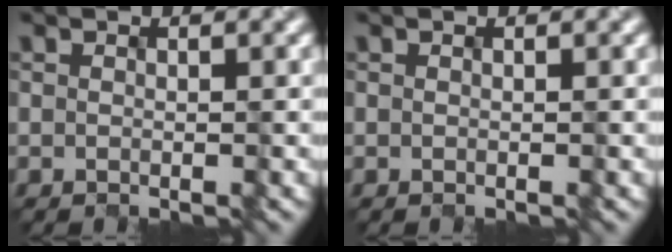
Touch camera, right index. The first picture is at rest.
{"total": 0.0}